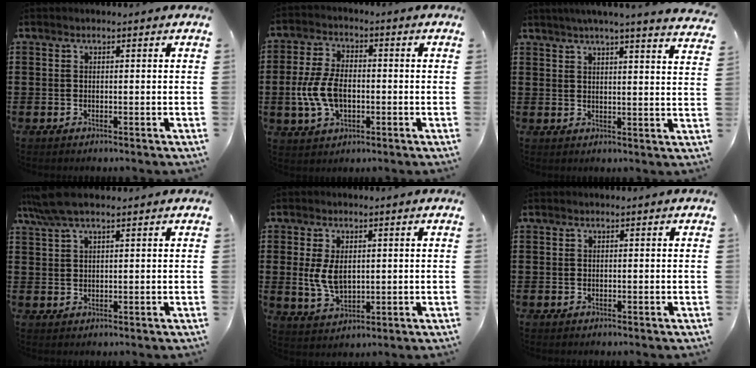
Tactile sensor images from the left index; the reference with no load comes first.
{"total": 8.0, "force": [-1.3, 4.6, 6.5], "torque": [-0.160, -0.003, -0.033]}
{"total": 4.3, "force": [3.9, -1.0, 1.7], "torque": [-0.044, -0.018, 0.065]}
{"total": 5.2, "force": [3.6, 1.0, 3.7], "torque": [-0.084, 0.003, 0.064]}
{"total": 5.8, "force": [0.6, 3.5, 4.6], "torque": [-0.114, 0.002, 0.007]}
{"total": 0.0}